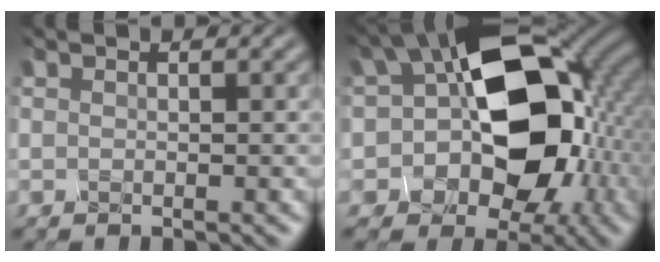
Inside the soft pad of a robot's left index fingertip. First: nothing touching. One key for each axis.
{"total": 15.7, "fx": -0.5, "fy": 10.2, "fz": 12.0, "tx": -0.151, "ty": -0.002, "tz": -0.021}